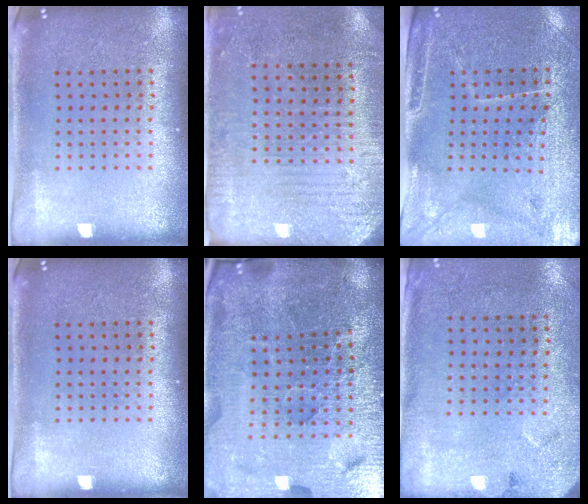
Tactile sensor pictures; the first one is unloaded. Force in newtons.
{"total": 3.0, "press": 2.8, "slide": 1.1}
{"total": 3.2, "press": 3.1, "slide": 0.9}
{"total": 0.0}
{"total": 5.9, "press": 5.3, "slide": 2.4}
{"total": 2.7, "press": 2.2, "slide": 1.6}